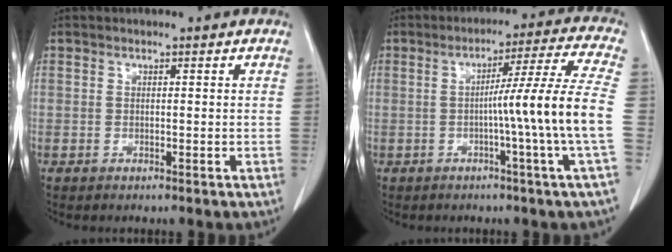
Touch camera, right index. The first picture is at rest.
{"total": 12.0, "force": [-1.9, -3.0, 11.5], "torque": [-0.166, 0.000, -0.030]}